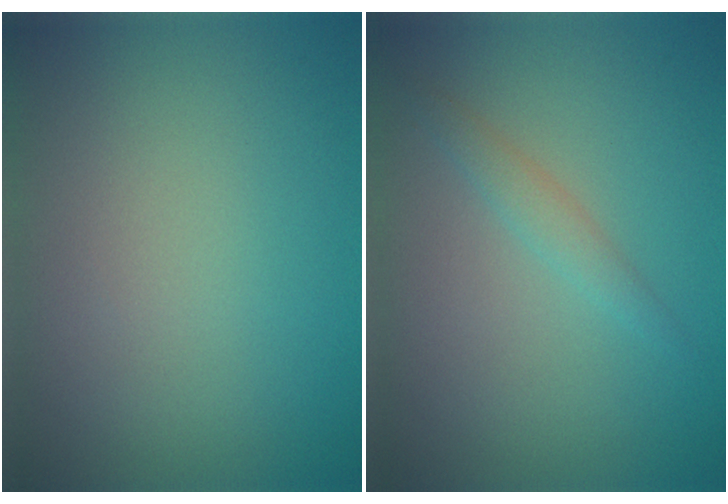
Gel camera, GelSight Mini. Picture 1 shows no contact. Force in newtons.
{"total": 1.3, "press": 1.3, "slide": 0.1}